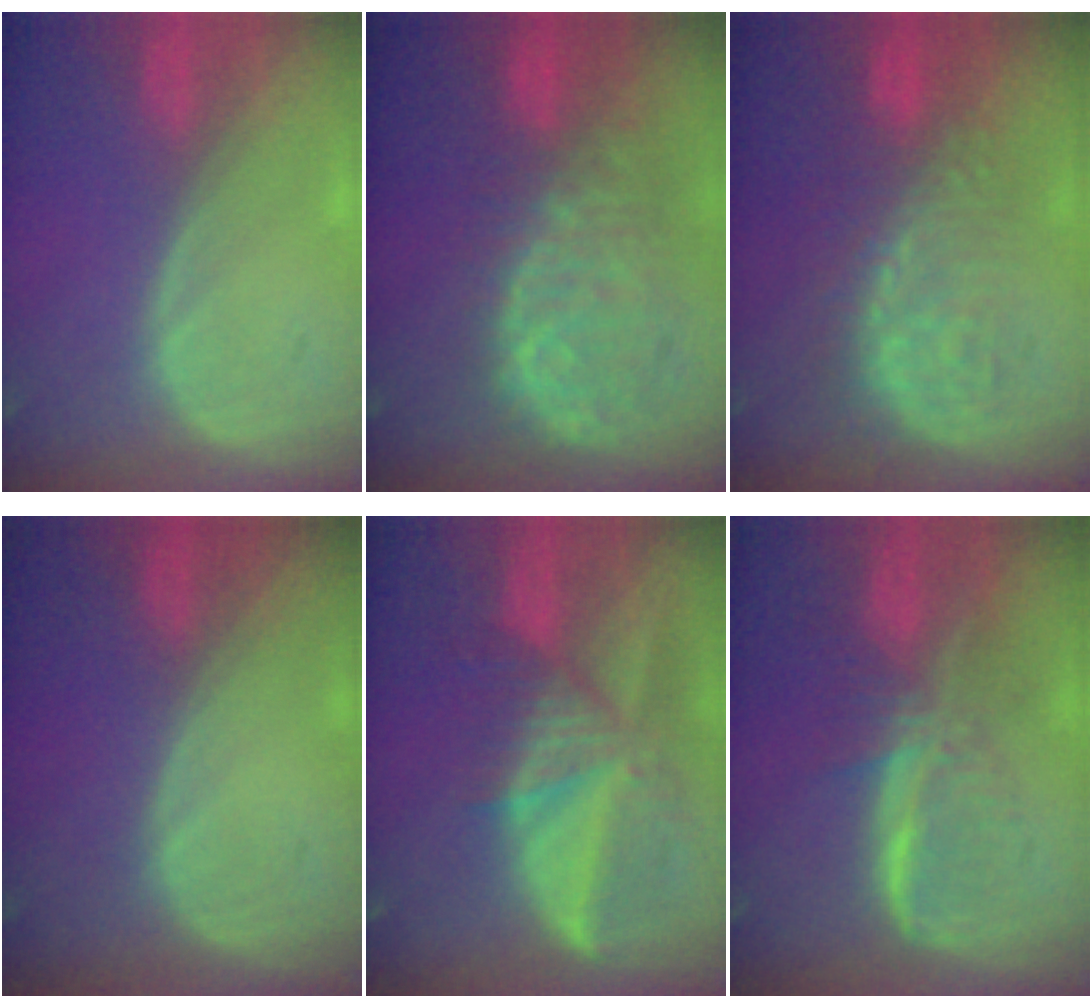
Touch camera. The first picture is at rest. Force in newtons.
{"total": 11.2, "press": 9.6, "slide": 5.8}
{"total": 8.9, "press": 8.7, "slide": 1.4}
{"total": 0.0}
{"total": 9.8, "press": 8.6, "slide": 4.7}
{"total": 8.2, "press": 7.0, "slide": 4.2}